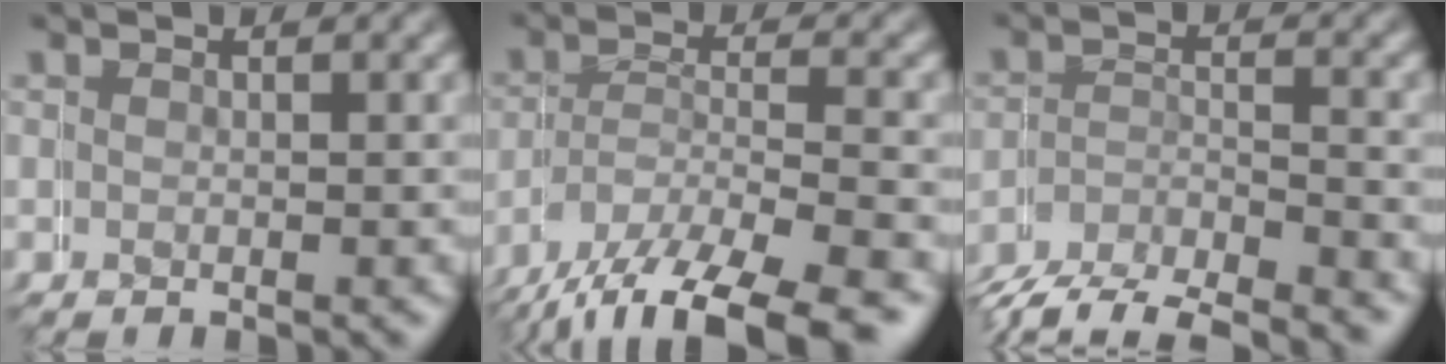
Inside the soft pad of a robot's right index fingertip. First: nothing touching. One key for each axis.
{"total": 6.4, "fx": -4.2, "fy": 3.1, "fz": 3.5, "tx": -0.079, "ty": -0.022, "tz": -0.051}
{"total": 4.7, "fx": -3.5, "fy": 3.1, "fz": 0.8, "tx": -0.017, "ty": -0.004, "tz": -0.067}